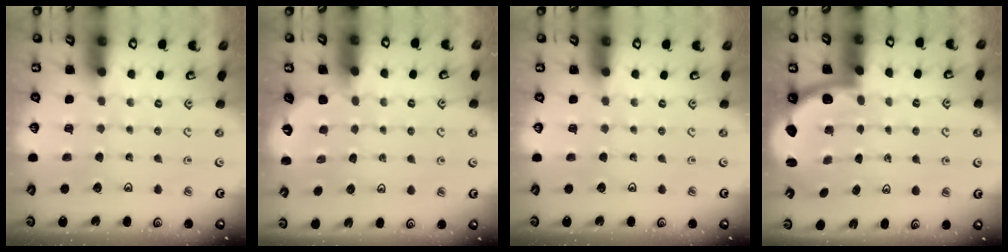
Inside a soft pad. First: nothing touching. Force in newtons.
{"total": 1.5, "press": 1.0, "slide": 1.1}
{"total": 0.0}
{"total": 2.8, "press": 2.5, "slide": 1.3}